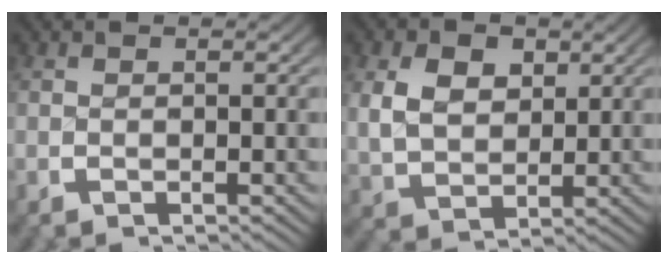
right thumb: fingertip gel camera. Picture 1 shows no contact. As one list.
[{"total": 5.3, "force": [1.4, 3.9, 3.3], "torque": [-0.063, -0.017, 0.040]}]